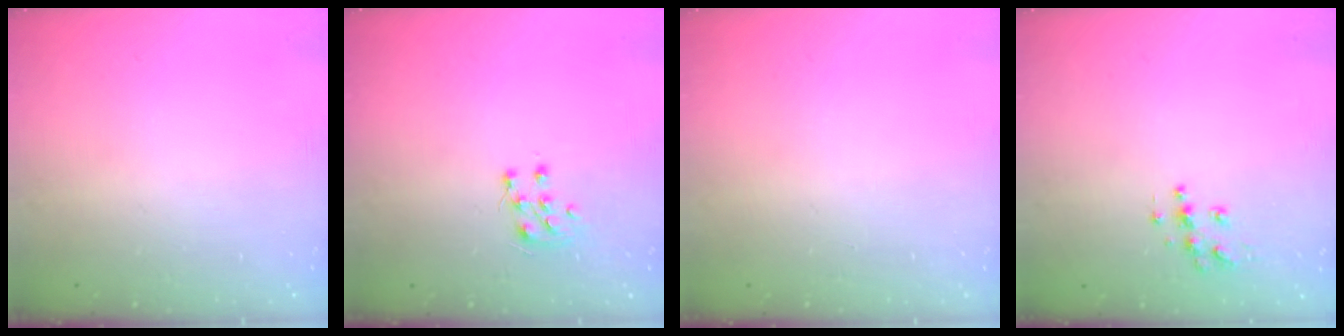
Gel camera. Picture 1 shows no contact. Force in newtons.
{"total": 6.8, "press": 6.7, "slide": 0.6}
{"total": 0.0}
{"total": 6.1, "press": 6.1, "slide": 0.3}